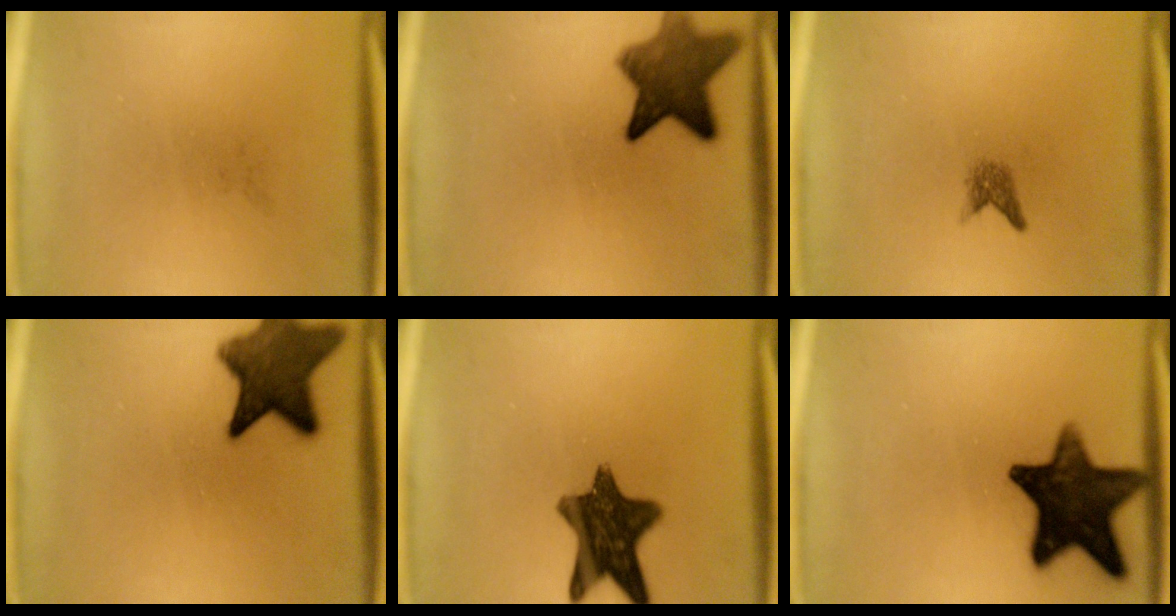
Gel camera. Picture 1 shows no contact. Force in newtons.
{"total": 9.3}
{"total": 1.5}
{"total": 11.8}
{"total": 11.8}
{"total": 14.9}